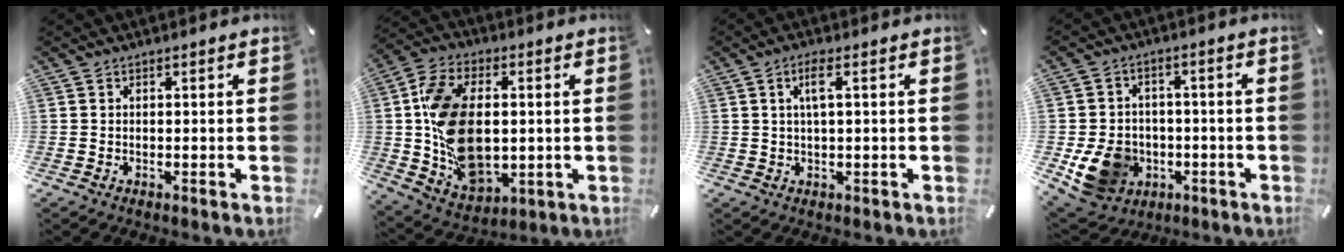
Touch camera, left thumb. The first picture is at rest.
{"total": 17.6, "force": [0.7, 11.8, 13.1], "torque": [-0.266, 0.005, 0.021]}
{"total": 4.0, "force": [1.2, 0.9, 3.7], "torque": [-0.077, 0.004, 0.018]}
{"total": 12.1, "force": [-3.1, 10.3, 5.5], "torque": [-0.121, 0.020, -0.047]}